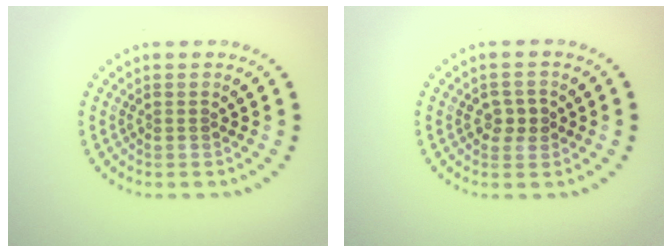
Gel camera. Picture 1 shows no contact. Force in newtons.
{"total": 1.9, "press": 1.8, "slide": 0.4}